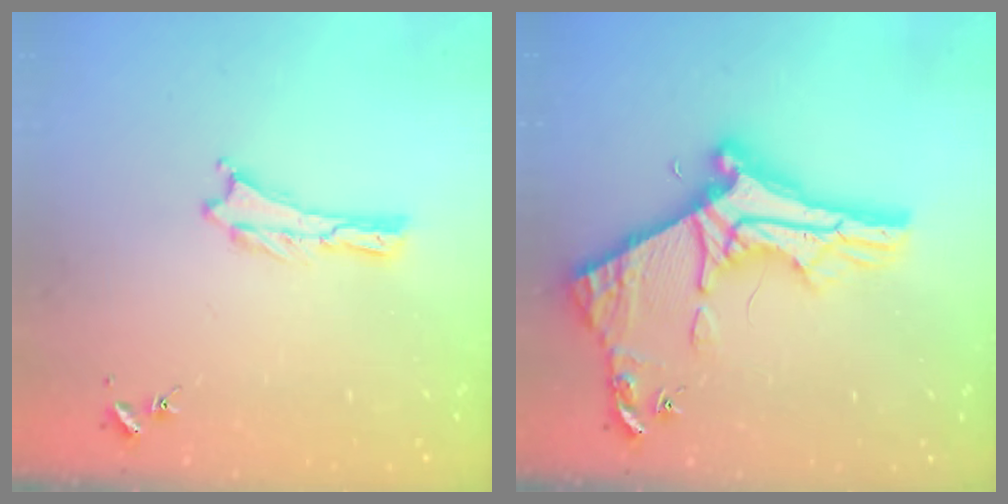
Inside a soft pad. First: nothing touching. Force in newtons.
{"total": 10.5, "press": 10.4, "slide": 1.0}